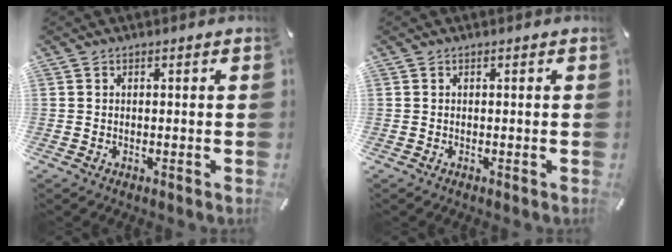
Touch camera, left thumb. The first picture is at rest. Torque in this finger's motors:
{"motor_torque": [-0.01, 0.01, -0.03, 0.01, 0.00]}